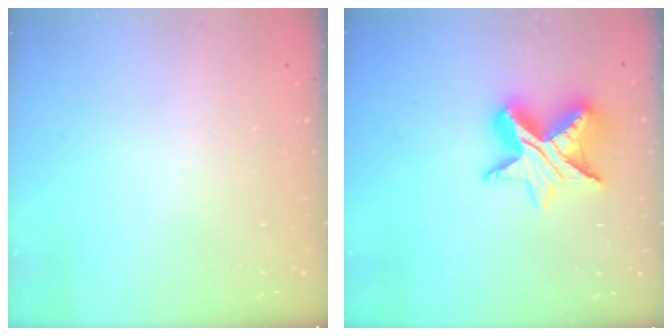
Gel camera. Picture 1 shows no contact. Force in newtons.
{"total": 11.4, "press": 11.4, "slide": 0.6}